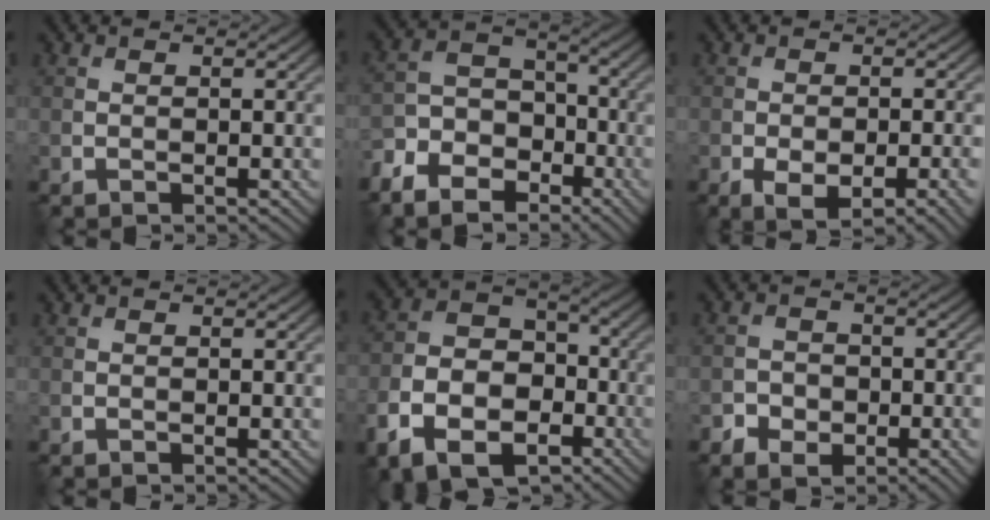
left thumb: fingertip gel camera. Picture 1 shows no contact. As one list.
[{"total": 8.8, "force": [-6.2, 5.3, 3.4], "torque": [-0.085, -0.011, -0.129]}, {"total": 6.7, "force": [-3.2, 2.9, 5.2], "torque": [-0.085, -0.012, -0.043]}, {"total": 0.0}, {"total": 12.2, "force": [-6.1, 7.9, 7.1], "torque": [-0.146, -0.031, -0.116]}, {"total": 4.8, "force": [-2.4, 3.4, 2.5], "torque": [-0.034, -0.002, -0.043]}]